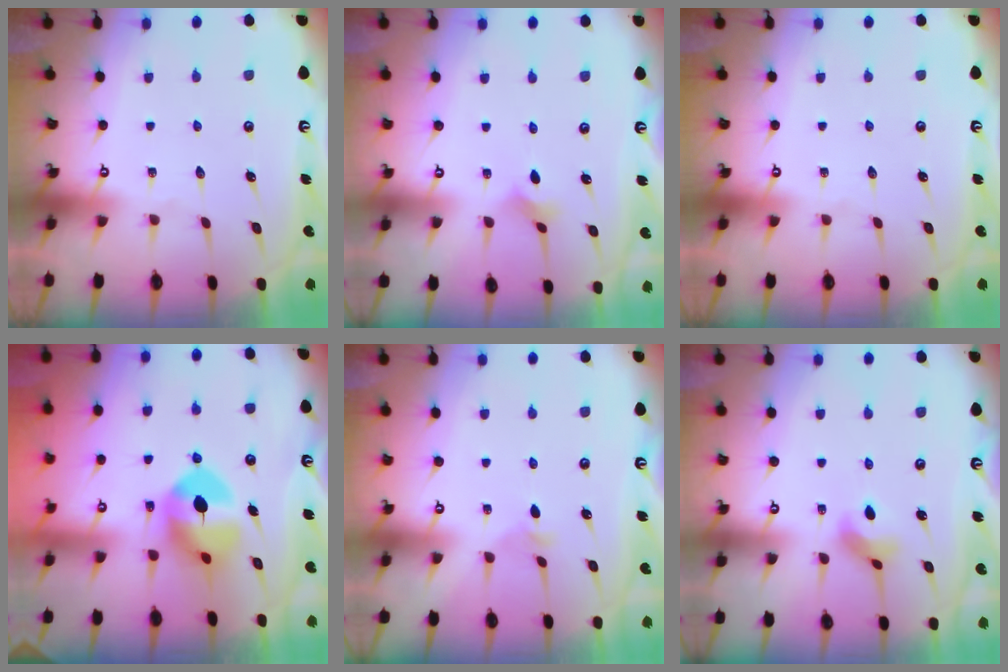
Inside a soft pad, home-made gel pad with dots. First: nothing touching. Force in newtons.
{"total": 1.7, "press": 1.7, "slide": 0.4}
{"total": 0.0}
{"total": 10.0, "press": 9.9, "slide": 1.5}
{"total": 2.7, "press": 2.6, "slide": 0.9}
{"total": 5.0, "press": 4.9, "slide": 0.7}